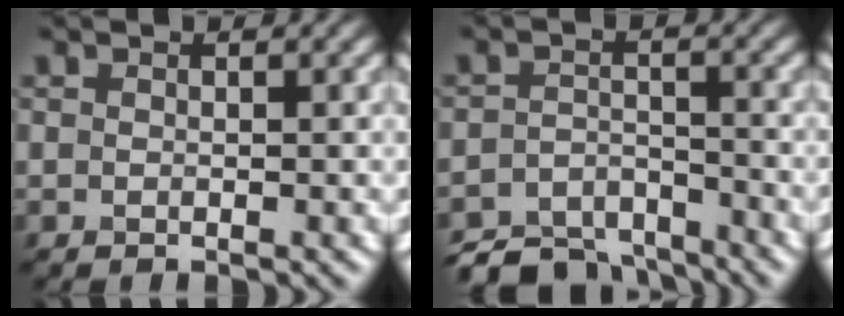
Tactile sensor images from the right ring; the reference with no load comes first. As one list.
[{"total": 6.1, "force": [-5.4, 2.1, 1.7], "torque": [-0.028, -0.013, -0.098]}]